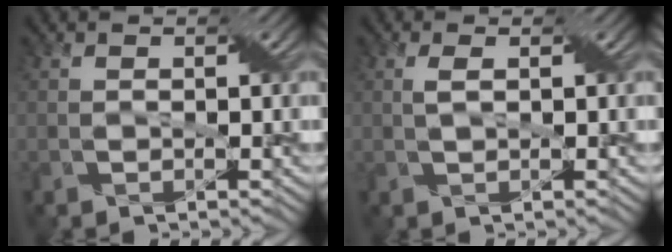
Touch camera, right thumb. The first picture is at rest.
{"total": 1.3, "force": [0.3, 0.3, 1.2], "torque": [-0.031, 0.007, 0.005]}